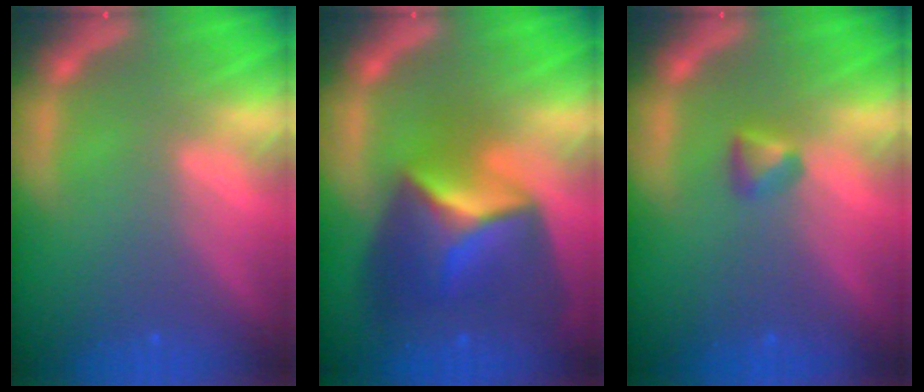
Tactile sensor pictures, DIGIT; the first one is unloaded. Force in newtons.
{"total": 8.9}
{"total": 1.4}